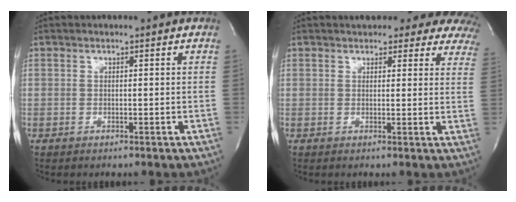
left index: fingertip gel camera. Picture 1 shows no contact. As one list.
[{"total": 16.9, "force": [15.2, 5.3, 5.1], "torque": [-0.049, -0.016, 0.156]}]